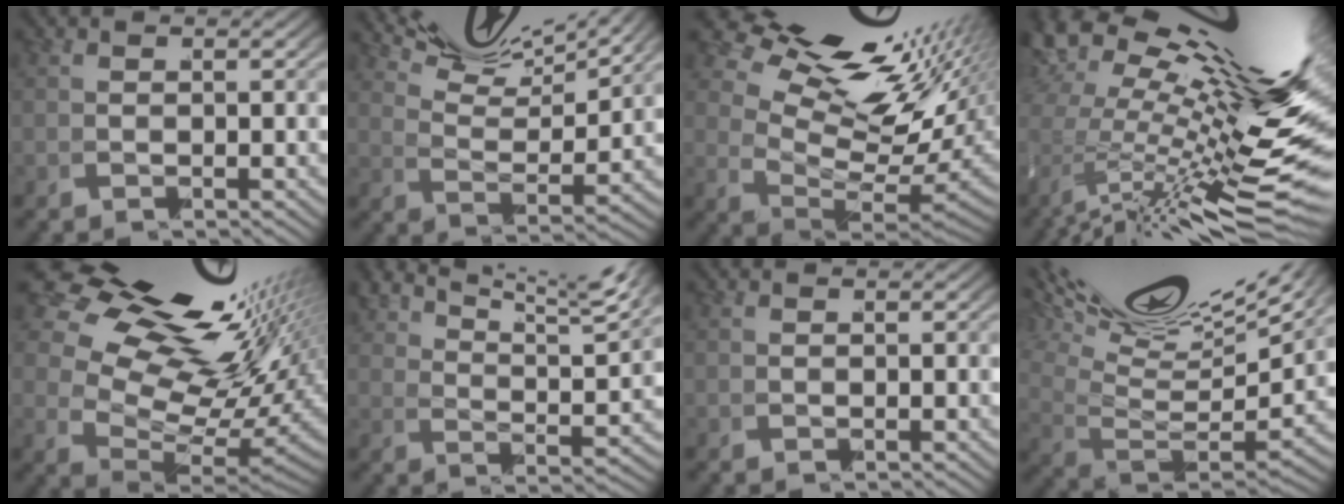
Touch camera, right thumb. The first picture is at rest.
{"total": 6.9, "force": [5.8, 1.4, 3.6], "torque": [-0.058, 0.018, 0.085]}
{"total": 13.4, "force": [3.3, 8.3, 10.0], "torque": [-0.149, -0.011, 0.050]}
{"total": 13.9, "force": [0.9, 6.1, 12.5], "torque": [-0.179, -0.024, 0.018]}
{"total": 15.0, "force": [3.9, 9.1, 11.3], "torque": [-0.176, -0.009, 0.063]}
{"total": 7.4, "force": [6.3, 1.3, 3.7], "torque": [-0.041, 0.019, 0.092]}
{"total": 0.0}
{"total": 9.0, "force": [3.8, 4.6, 6.8], "torque": [-0.128, -0.006, 0.061]}